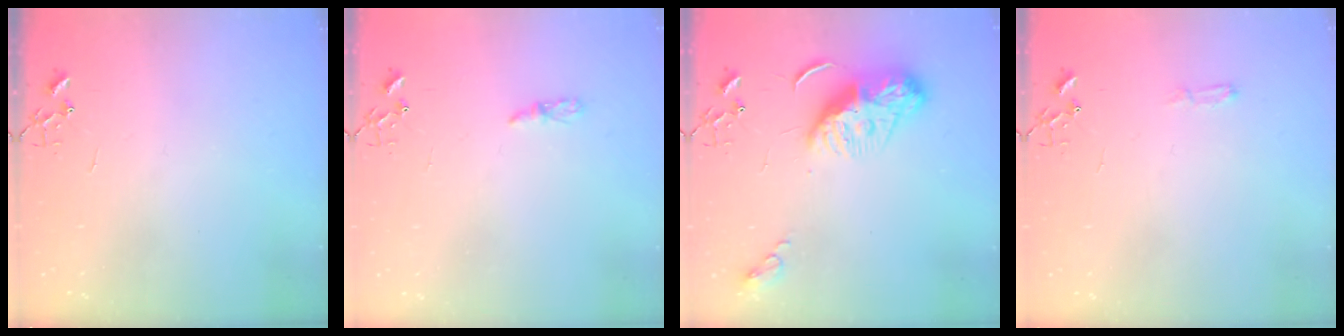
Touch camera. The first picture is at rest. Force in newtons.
{"total": 3.2, "press": 3.2, "slide": 0.4}
{"total": 10.0, "press": 10.0, "slide": 0.9}
{"total": 3.8, "press": 3.8, "slide": 0.5}